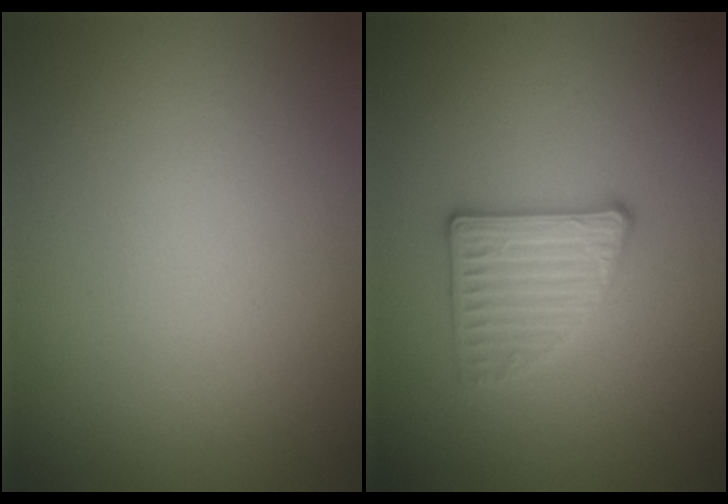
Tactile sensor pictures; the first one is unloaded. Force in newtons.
{"total": 2.9, "press": 2.8, "slide": 0.7}